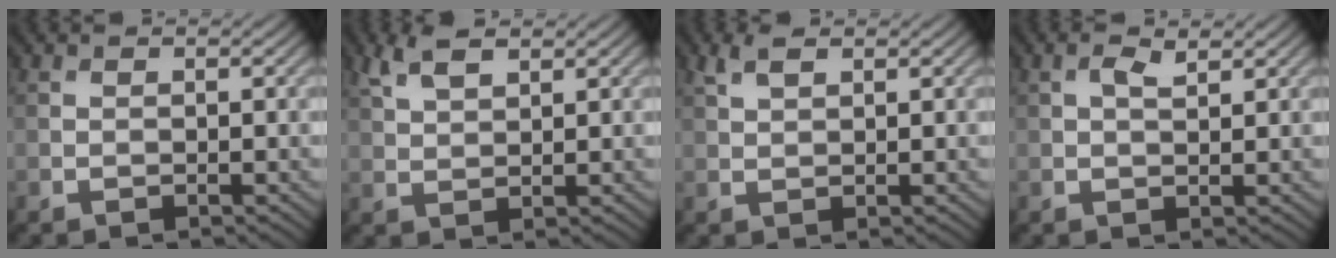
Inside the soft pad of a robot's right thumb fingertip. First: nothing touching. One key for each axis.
{"total": 4.1, "fx": 2.6, "fy": 1.7, "fz": 2.8, "tx": -0.071, "ty": 0.007, "tz": 0.056}
{"total": 2.3, "fx": 1.5, "fy": 1.0, "fz": 1.6, "tx": -0.040, "ty": 0.007, "tz": 0.031}
{"total": 2.1, "fx": 1.0, "fy": 0.8, "fz": 1.6, "tx": -0.035, "ty": 0.002, "tz": 0.018}